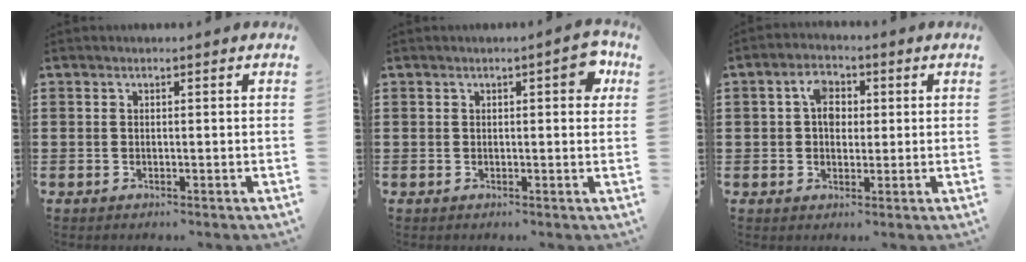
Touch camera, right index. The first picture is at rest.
{"total": 3.3, "force": [0.9, 0.9, 3.0], "torque": [-0.037, -0.004, 0.009]}
{"total": 4.7, "force": [1.0, 3.3, 3.2], "torque": [-0.065, 0.011, 0.013]}